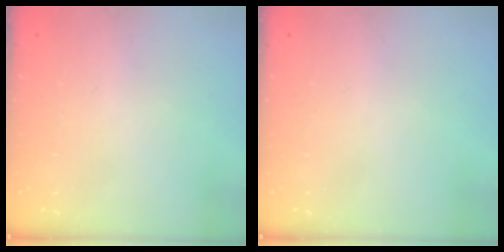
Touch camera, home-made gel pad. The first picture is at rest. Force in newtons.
{"total": 0.0}